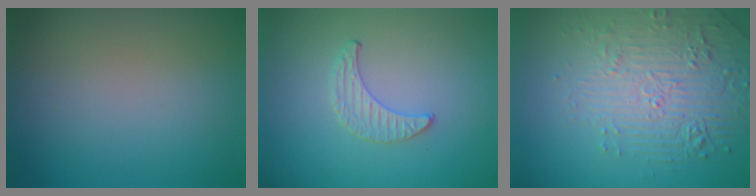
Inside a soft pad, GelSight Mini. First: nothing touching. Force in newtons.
{"total": 1.0, "press": 1.0, "slide": 0.3}
{"total": 4.4, "press": 4.1, "slide": 1.5}